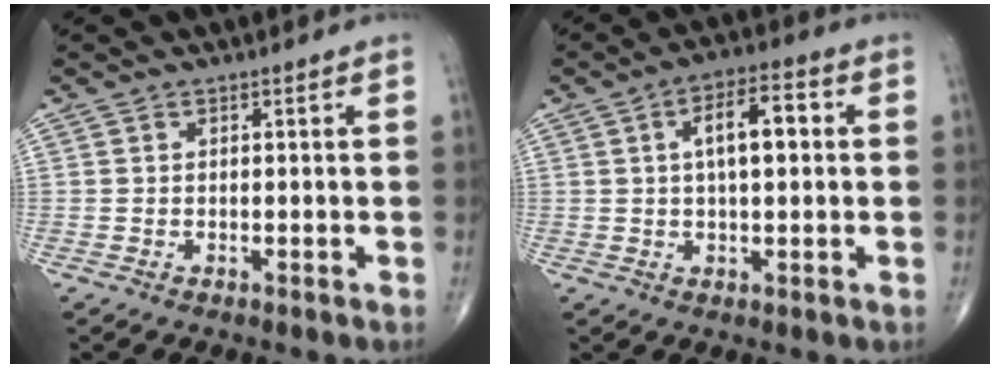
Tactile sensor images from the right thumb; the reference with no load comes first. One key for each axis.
{"total": 8.6, "fx": 1.4, "fy": 3.5, "fz": 7.7, "tx": -0.118, "ty": 0.017, "tz": 0.017}